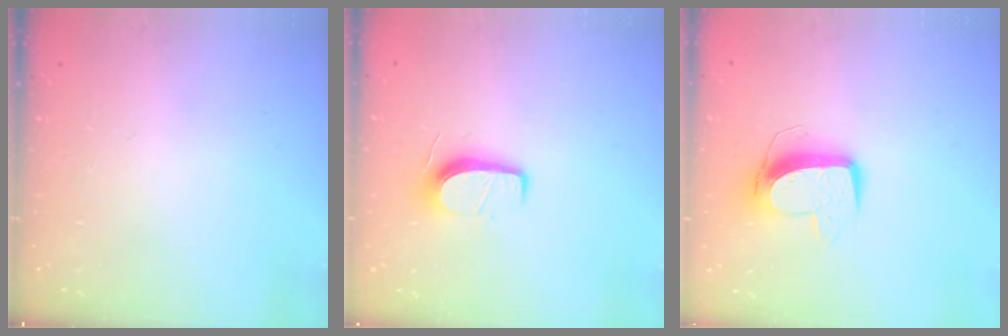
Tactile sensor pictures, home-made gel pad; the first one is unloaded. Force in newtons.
{"total": 8.0, "press": 7.9, "slide": 1.0}
{"total": 10.3, "press": 10.2, "slide": 1.1}